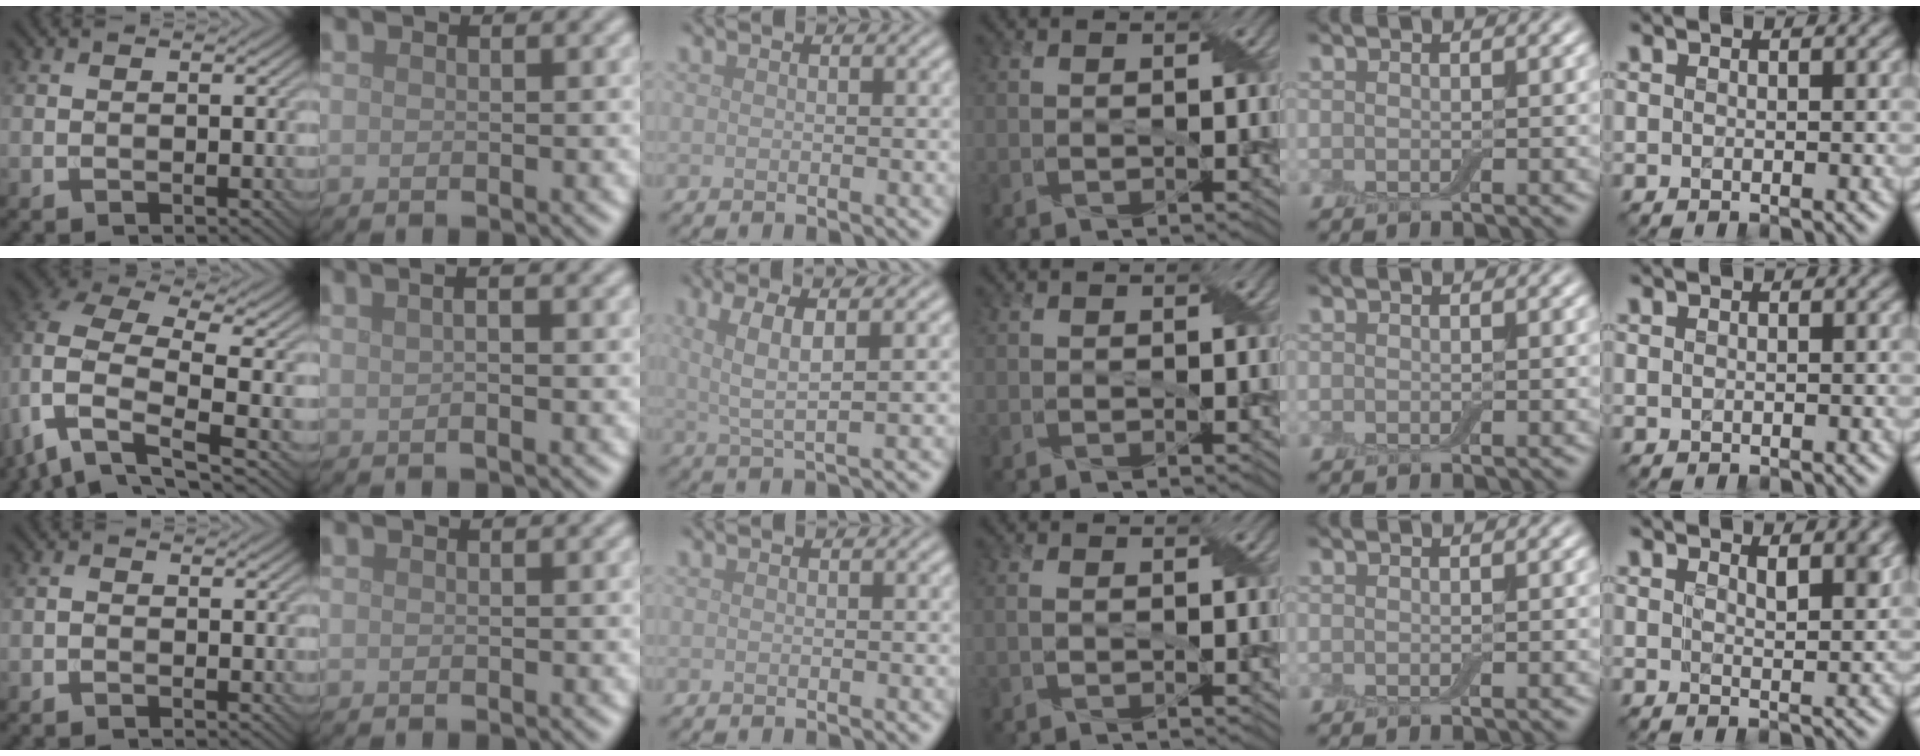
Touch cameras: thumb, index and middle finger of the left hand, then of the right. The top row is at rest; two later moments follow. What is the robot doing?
{"motion": "peel", "object": "bubble wrap"}